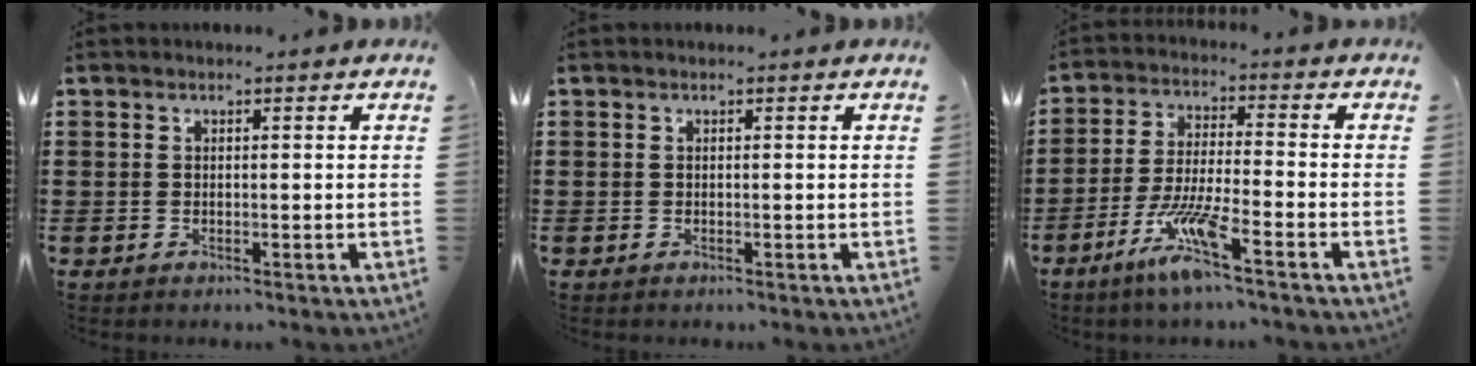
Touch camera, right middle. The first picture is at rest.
{"total": 0.0}
{"total": 8.3, "force": [-5.3, 0.8, 6.3], "torque": [-0.134, -0.009, -0.100]}